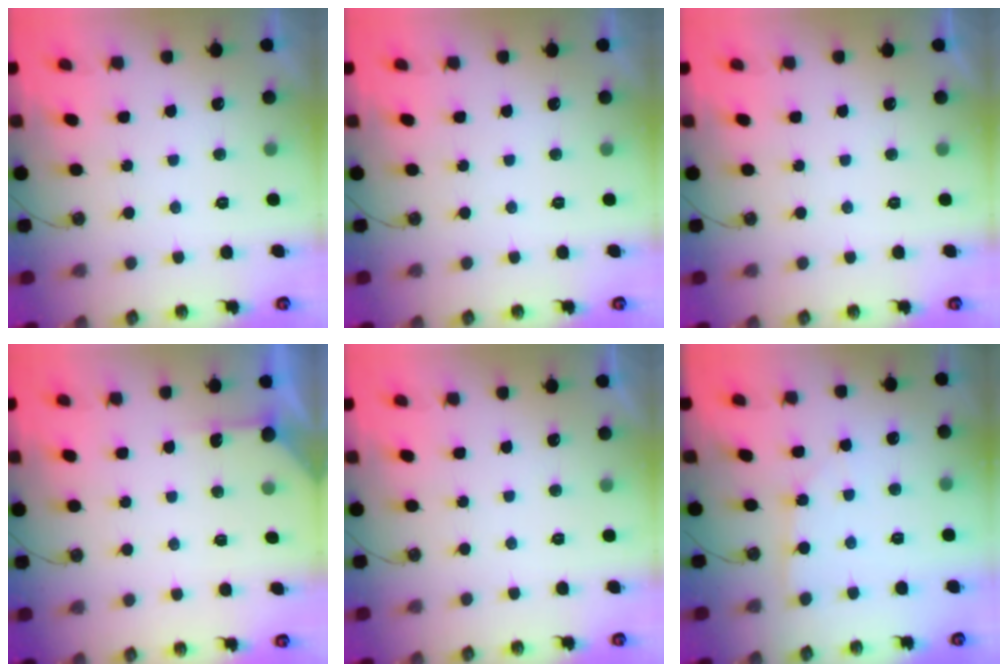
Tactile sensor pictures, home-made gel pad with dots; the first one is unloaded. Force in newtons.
{"total": 0.0}
{"total": 0.0}
{"total": 2.6, "press": 2.6, "slide": 0.3}
{"total": 0.0}
{"total": 1.9, "press": 1.9, "slide": 0.2}